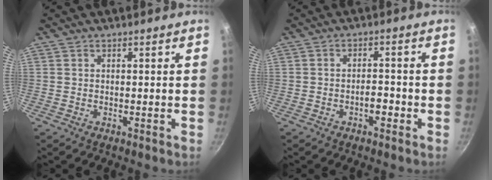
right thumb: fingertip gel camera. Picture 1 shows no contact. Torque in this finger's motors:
{"motor_torque": [0.63, 0.14, 0.02, -0.24, 0.01]}